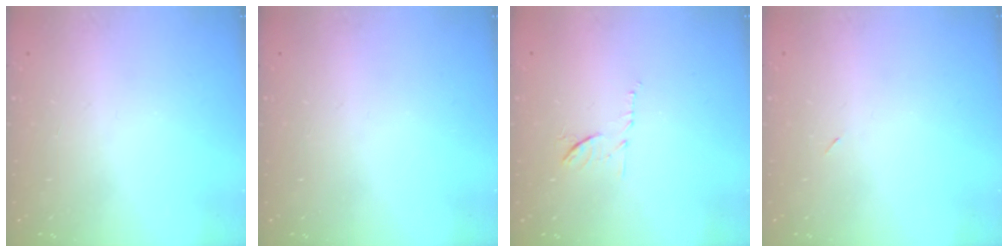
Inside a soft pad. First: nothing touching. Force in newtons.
{"total": 0.0}
{"total": 7.8, "press": 7.8, "slide": 0.3}
{"total": 2.3, "press": 1.9, "slide": 1.2}